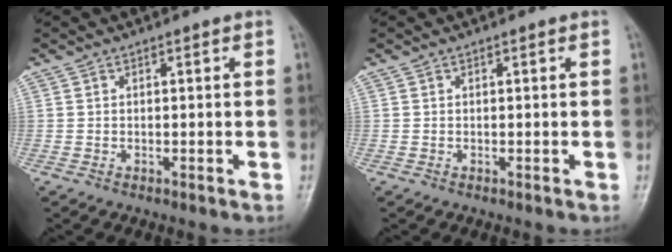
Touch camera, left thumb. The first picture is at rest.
{"total": 0.0}